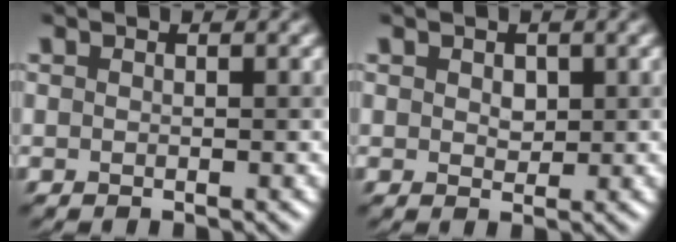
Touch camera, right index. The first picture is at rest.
{"total": 1.3, "force": [0.4, 1.0, 0.8], "torque": [-0.014, -0.003, 0.009]}